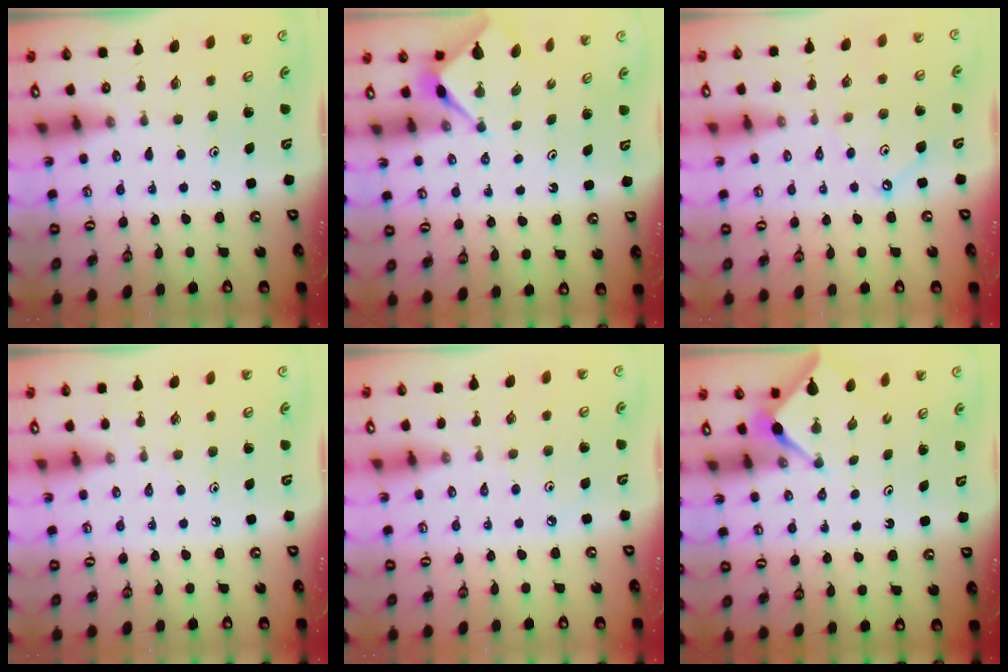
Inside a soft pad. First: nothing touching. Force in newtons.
{"total": 3.3, "press": 3.3, "slide": 0.3}
{"total": 4.1, "press": 4.1, "slide": 0.5}
{"total": 1.9, "press": 1.8, "slide": 0.3}
{"total": 2.5, "press": 2.4, "slide": 0.5}
{"total": 3.0, "press": 2.9, "slide": 0.4}